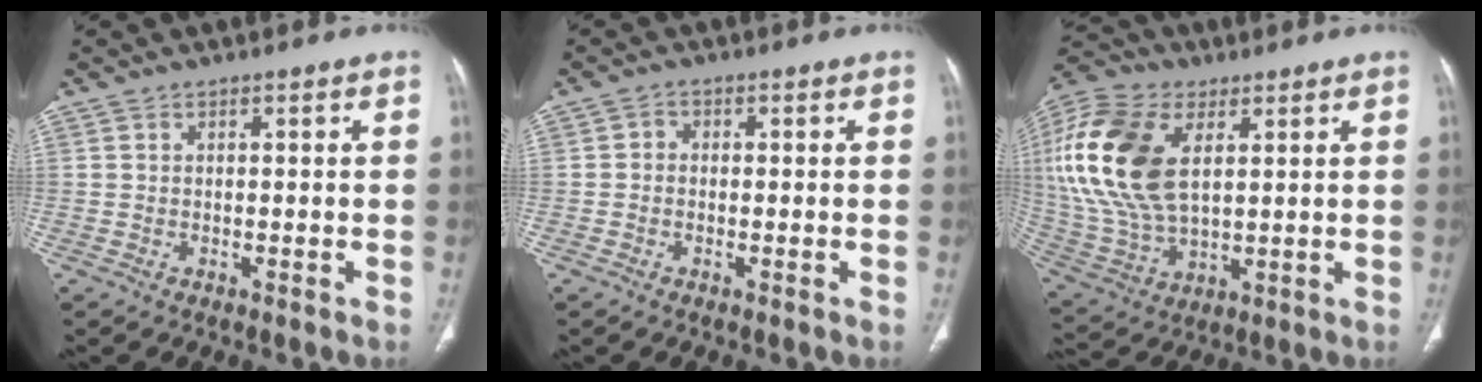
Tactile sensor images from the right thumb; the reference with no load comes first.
{"total": 1.6, "force": [-0.1, 1.5, 0.7], "torque": [-0.002, 0.007, -0.006]}
{"total": 23.3, "force": [7.0, 13.9, 17.3], "torque": [-0.382, -0.013, 0.134]}